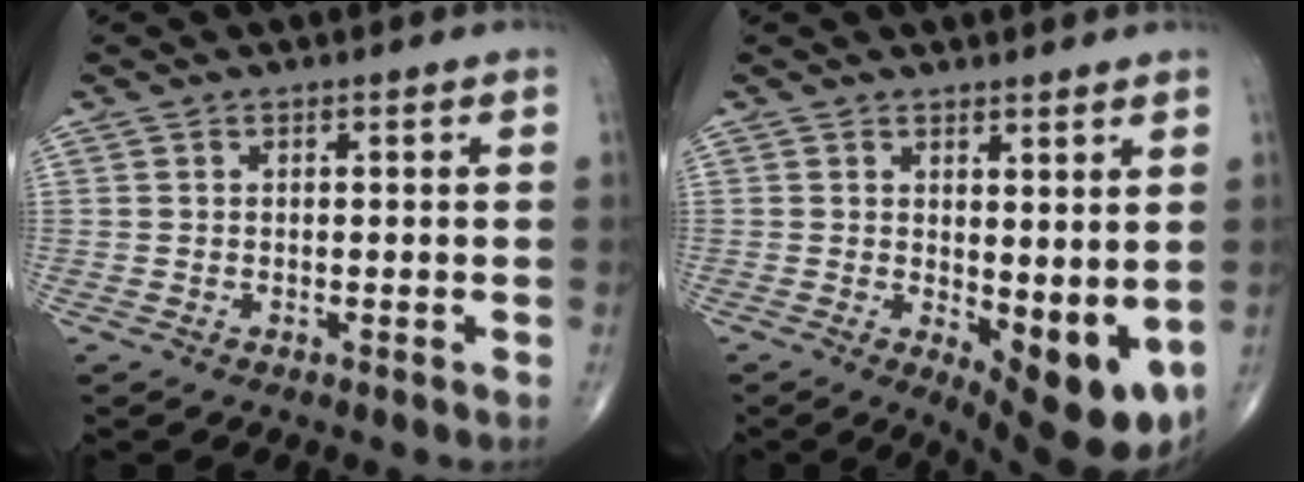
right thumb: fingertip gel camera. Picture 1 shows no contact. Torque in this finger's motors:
{"motor_torque": [-0.15, 1.00, 0.17, -0.10, 0.07]}